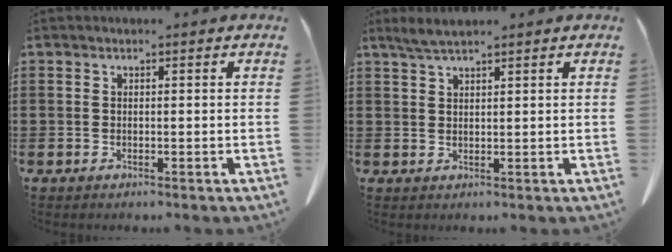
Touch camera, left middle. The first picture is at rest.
{"total": 2.2, "force": [1.8, 0.2, 1.3], "torque": [-0.029, 0.002, 0.034]}